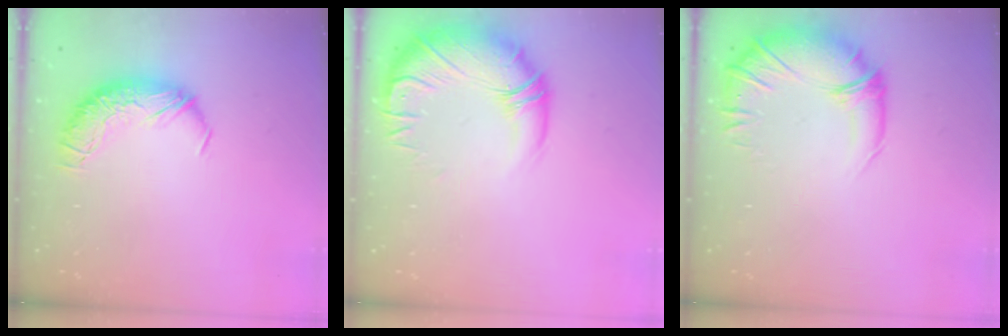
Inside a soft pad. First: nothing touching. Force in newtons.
{"total": 3.9, "press": 1.8, "slide": 3.4}
{"total": 2.7, "press": 0.1, "slide": 2.7}